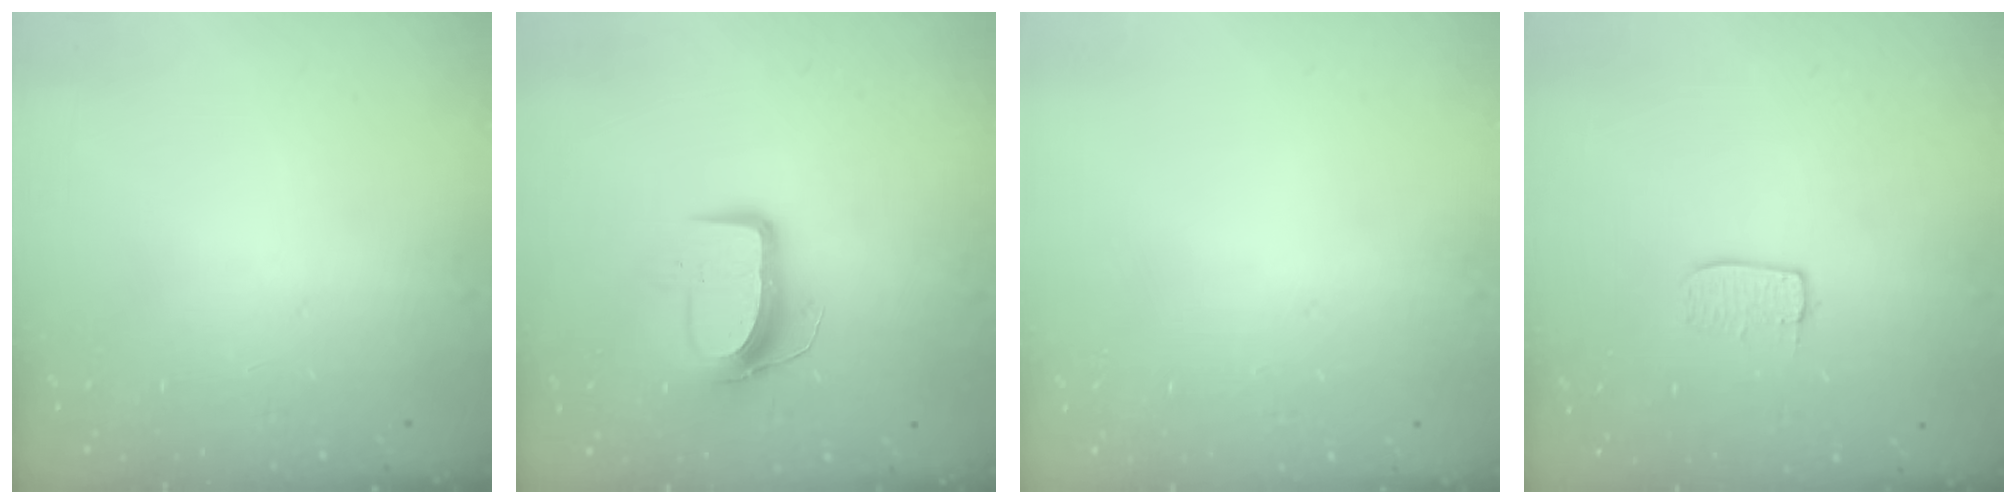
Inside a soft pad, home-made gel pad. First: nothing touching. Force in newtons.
{"total": 9.7, "press": 9.7, "slide": 0.6}
{"total": 0.0}
{"total": 5.5, "press": 5.5, "slide": 0.1}